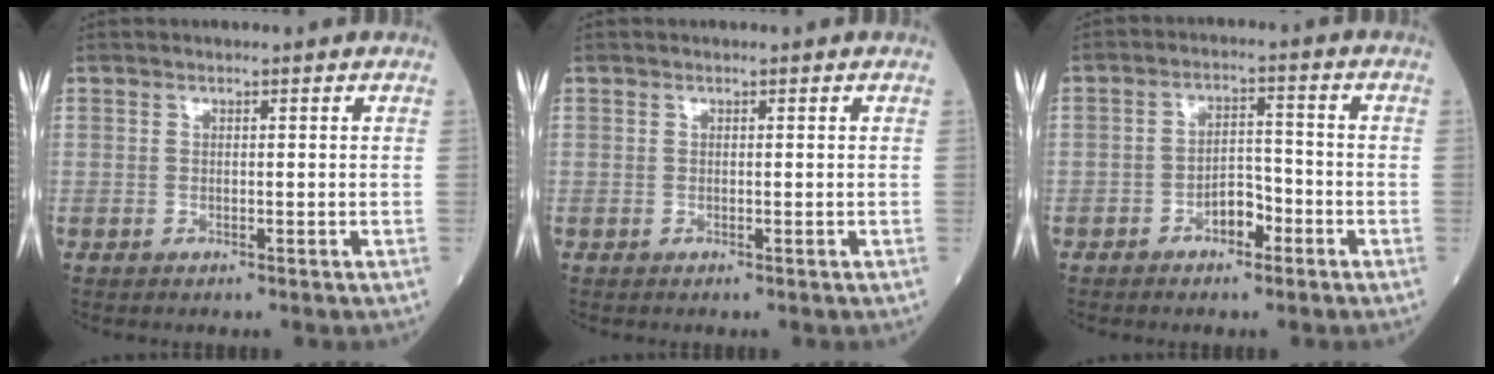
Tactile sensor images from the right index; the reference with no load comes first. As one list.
[{"total": 0.0}, {"total": 4.1, "force": [-2.3, 2.0, 2.7], "torque": [-0.042, 0.013, -0.042]}]